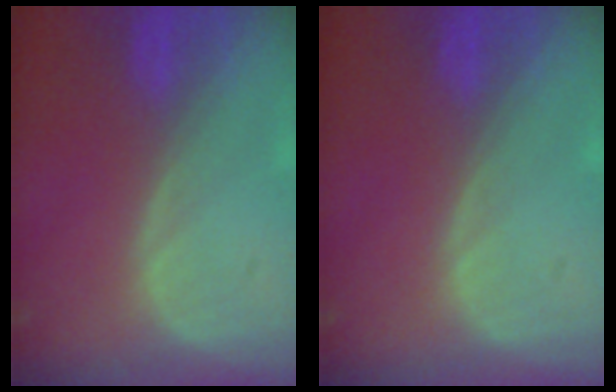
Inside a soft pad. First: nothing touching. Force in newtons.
{"total": 0.0}